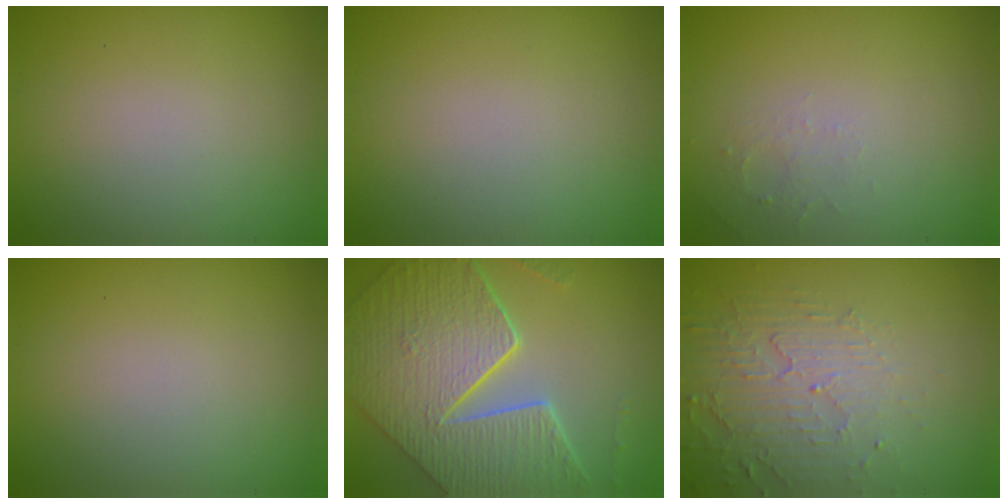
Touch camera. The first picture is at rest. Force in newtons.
{"total": 0.0}
{"total": 1.2, "press": 1.2, "slide": 0.3}
{"total": 0.0}
{"total": 9.4, "press": 6.9, "slide": 6.4}
{"total": 4.9, "press": 3.2, "slide": 3.7}